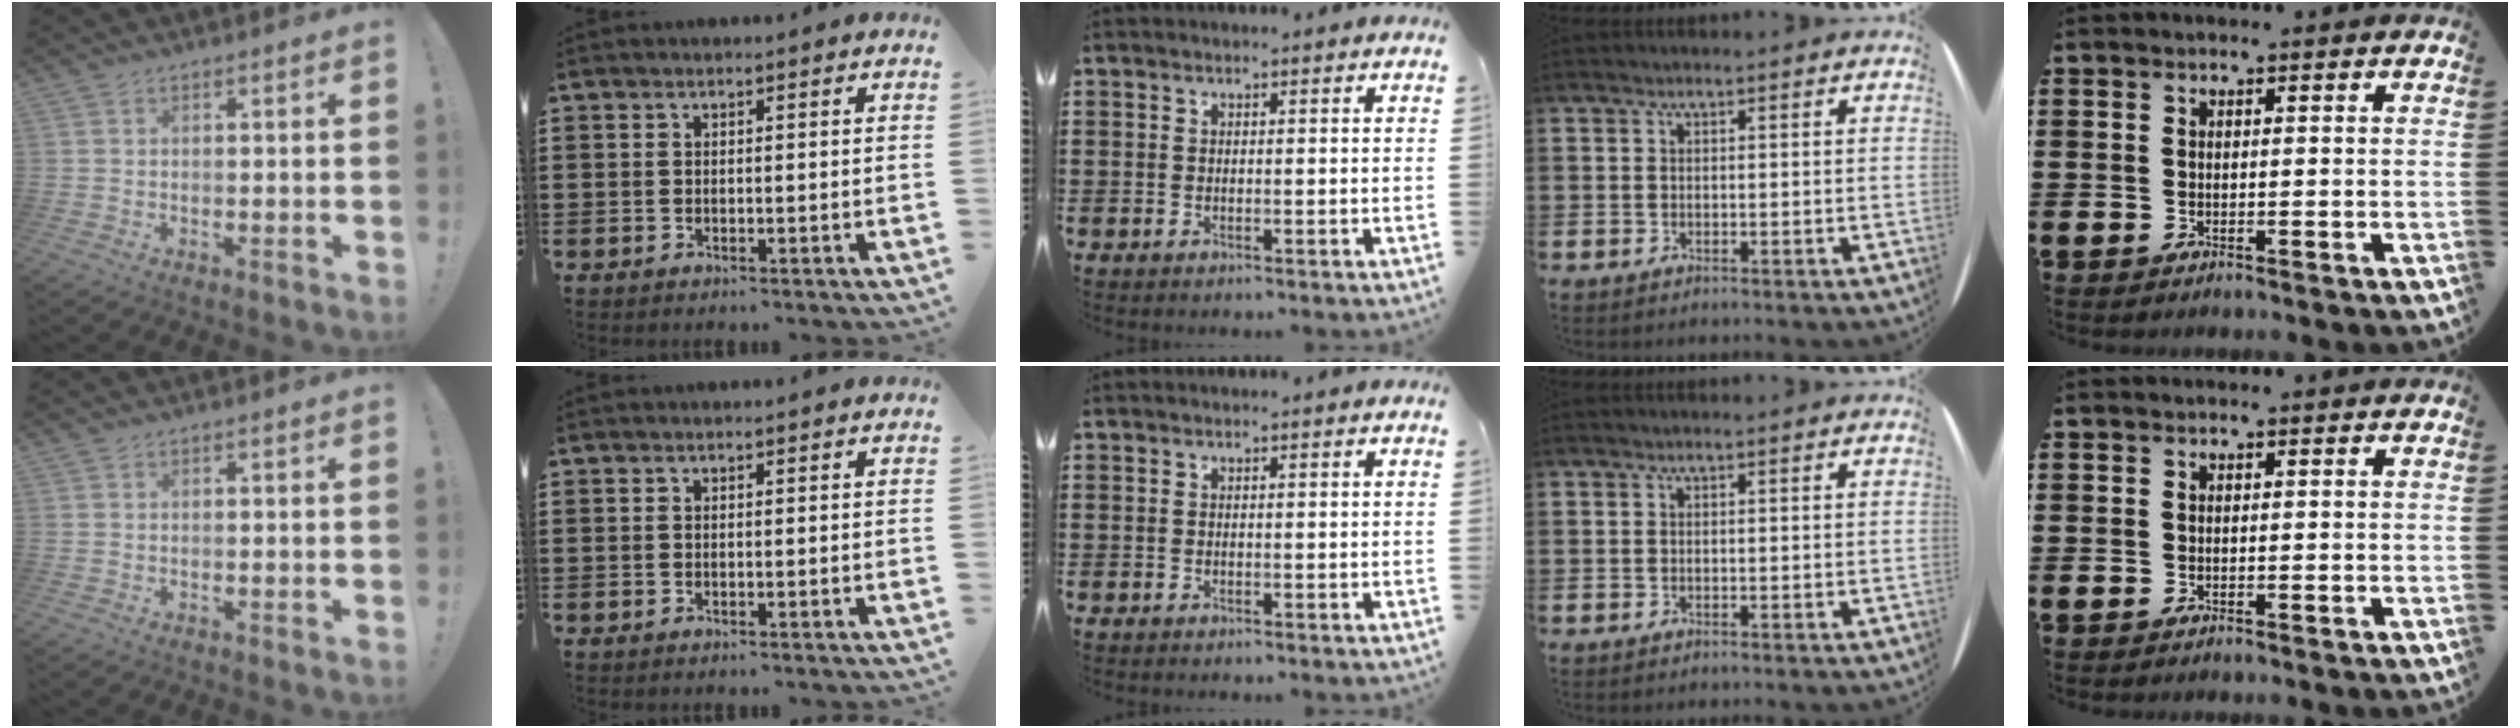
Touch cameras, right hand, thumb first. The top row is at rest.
{}